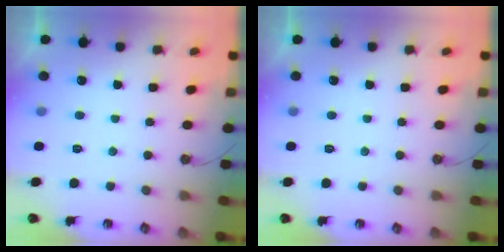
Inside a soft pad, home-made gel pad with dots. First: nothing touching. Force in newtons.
{"total": 0.0}